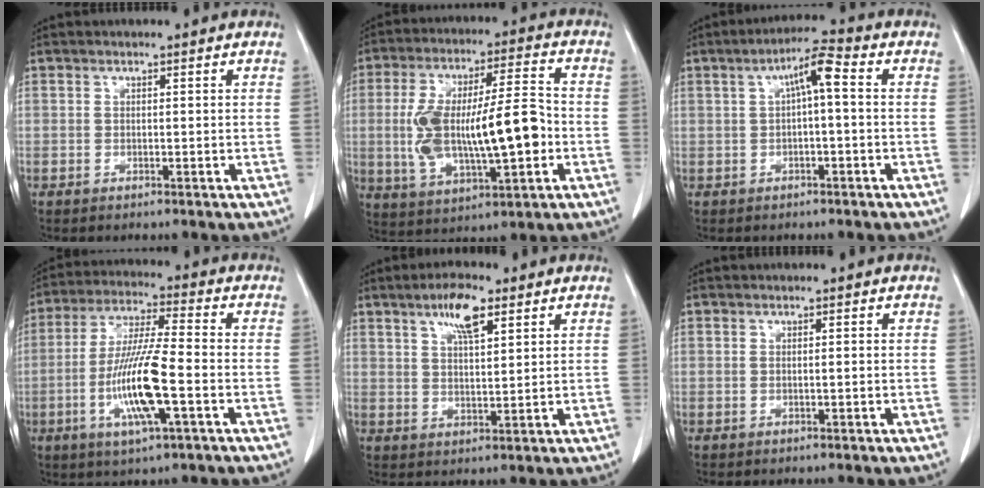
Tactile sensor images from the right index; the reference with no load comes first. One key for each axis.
{"total": 17.9, "fx": -2.1, "fy": 5.0, "fz": 17.1, "tx": -0.324, "ty": 0.017, "tz": -0.024}
{"total": 5.7, "fx": 0.9, "fy": 1.1, "fz": 5.5, "tx": -0.099, "ty": 0.022, "tz": 0.014}
{"total": 13.5, "fx": -3.8, "fy": 1.4, "fz": 12.9, "tx": -0.258, "ty": -0.009, "tz": -0.070}
{"total": 7.0, "fx": 4.0, "fy": 2.0, "fz": 5.5, "tx": -0.104, "ty": 0.004, "tz": 0.071}
{"total": 0.9, "fx": -0.1, "fy": 0.4, "fz": 0.8, "tx": -0.024, "ty": 0.004, "tz": 0.003}